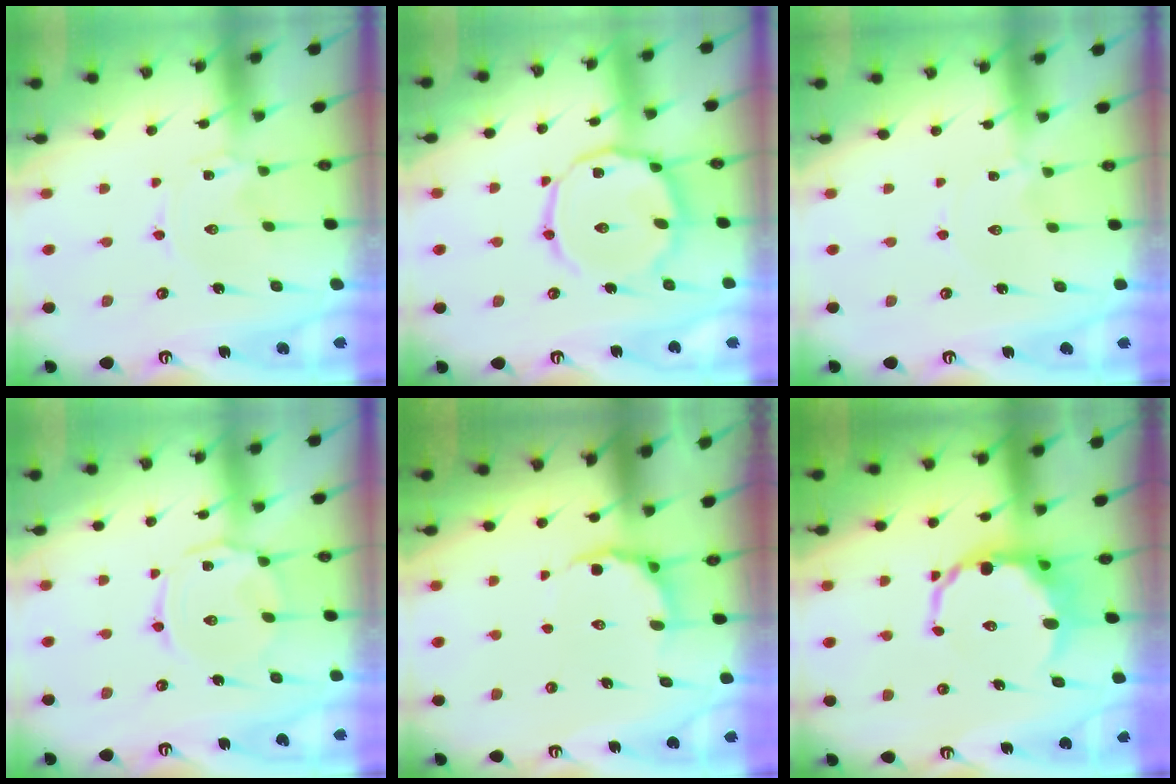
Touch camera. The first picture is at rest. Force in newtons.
{"total": 15.6, "press": 15.5, "slide": 1.2}
{"total": 0.0}
{"total": 6.0, "press": 6.0, "slide": 0.6}
{"total": 7.7, "press": 7.2, "slide": 2.6}
{"total": 11.7, "press": 11.3, "slide": 2.9}